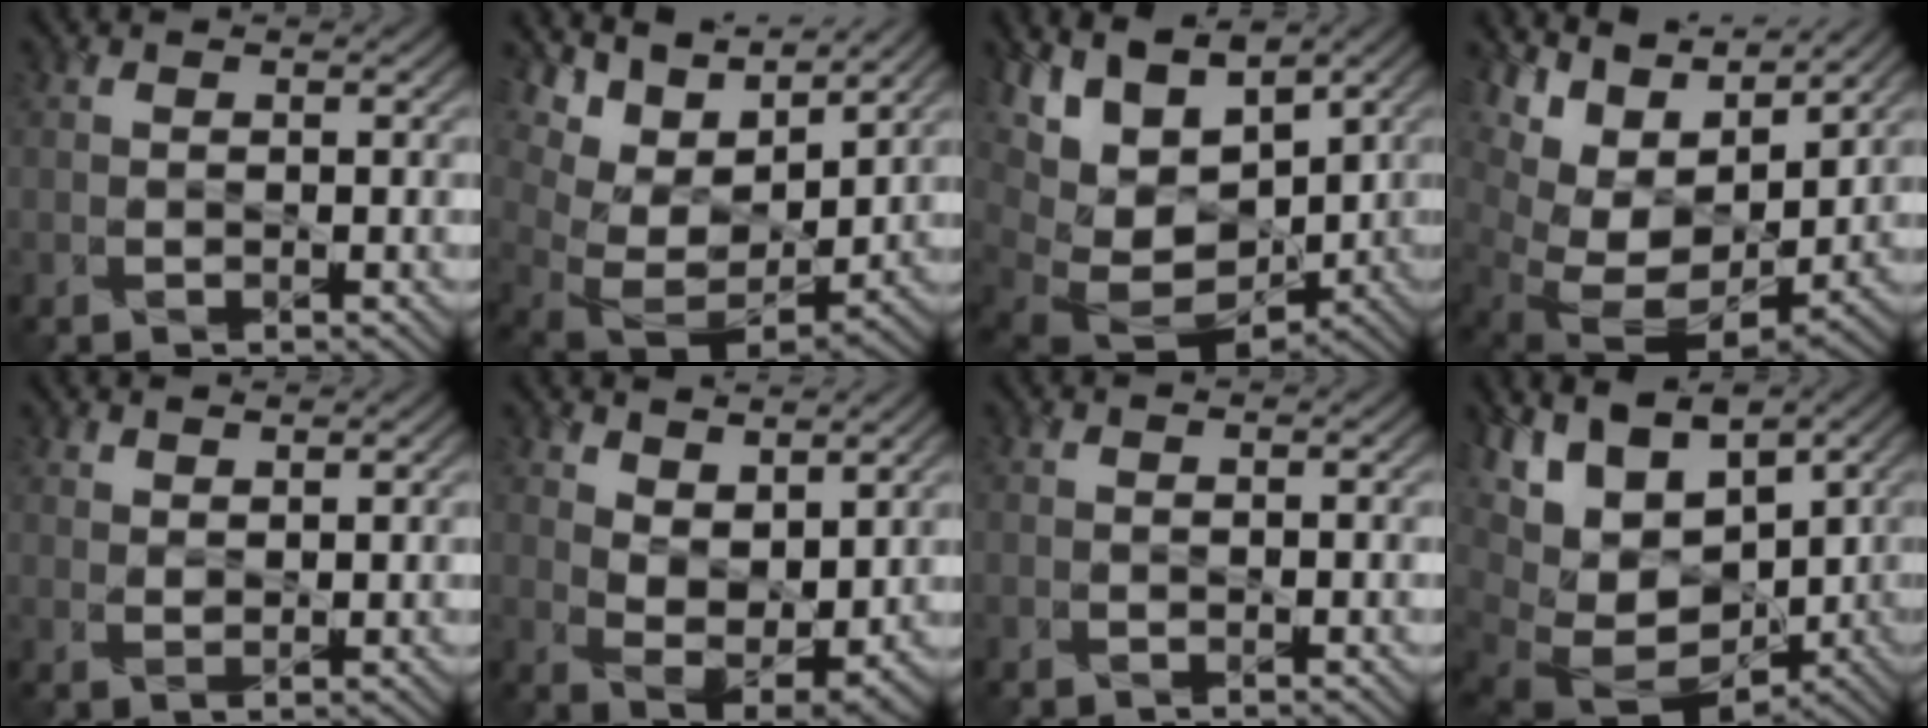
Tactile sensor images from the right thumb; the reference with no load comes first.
{"total": 12.3, "force": [8.4, 5.6, 7.0], "torque": [-0.186, 0.027, 0.154]}
{"total": 13.7, "force": [4.1, 9.0, 9.6], "torque": [-0.215, 0.016, 0.106]}
{"total": 13.7, "force": [7.0, 7.7, 8.9], "torque": [-0.197, 0.029, 0.142]}
{"total": 1.5, "force": [1.5, 0.1, 0.4], "torque": [-0.012, -0.001, 0.032]}
{"total": 6.9, "force": [4.6, 3.3, 4.0], "torque": [-0.089, -0.008, 0.084]}
{"total": 0.0}
{"total": 13.4, "force": [2.6, 8.9, 9.6], "torque": [-0.204, 0.013, 0.079]}